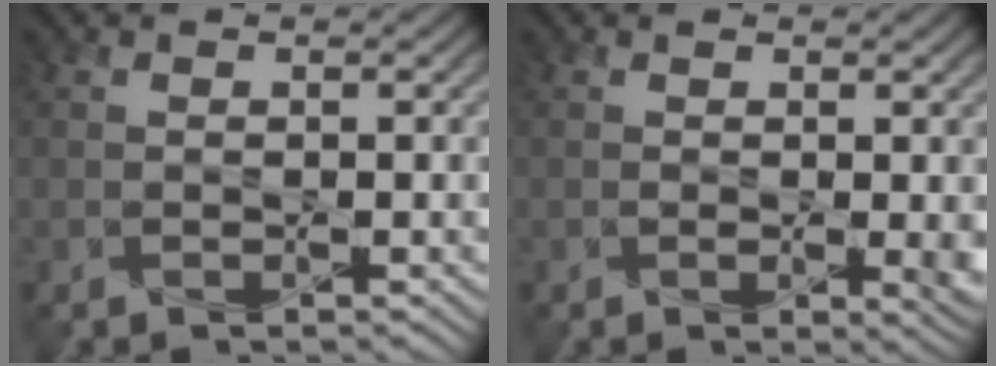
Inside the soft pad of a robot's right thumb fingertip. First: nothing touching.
{"total": 2.6, "force": [0.3, 0.5, 2.5], "torque": [-0.037, -0.005, 0.007]}